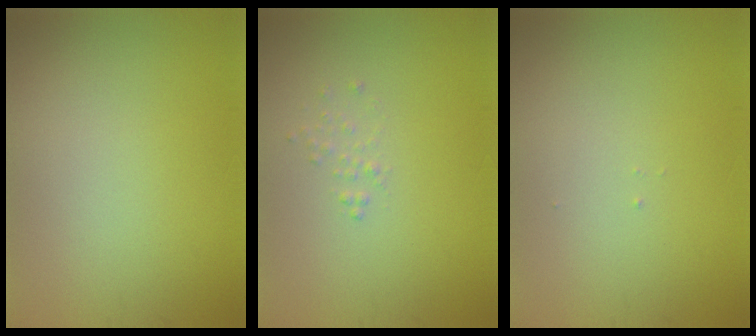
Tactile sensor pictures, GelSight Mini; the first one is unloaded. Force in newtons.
{"total": 0.7, "press": 0.7, "slide": 0.1}
{"total": 0.0}